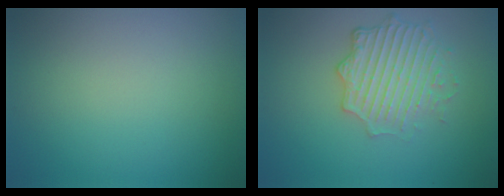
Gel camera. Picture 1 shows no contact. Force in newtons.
{"total": 4.7, "press": 3.5, "slide": 3.1}